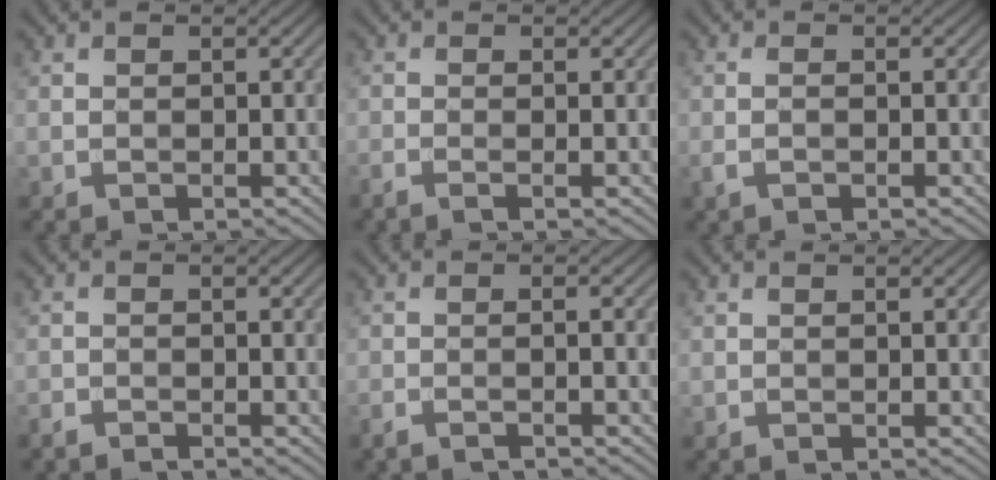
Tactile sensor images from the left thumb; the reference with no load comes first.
{"total": 1.5, "force": [-0.6, 0.1, 1.4], "torque": [-0.026, 0.002, -0.019]}
{"total": 1.5, "force": [-0.6, 0.4, 1.3], "torque": [-0.031, 0.000, -0.014]}
{"total": 1.6, "force": [-1.5, 0.1, 0.4], "torque": [-0.008, -0.004, -0.033]}
{"total": 2.1, "force": [-1.4, 0.1, 1.5], "torque": [-0.023, 0.003, -0.036]}
{"total": 0.0}